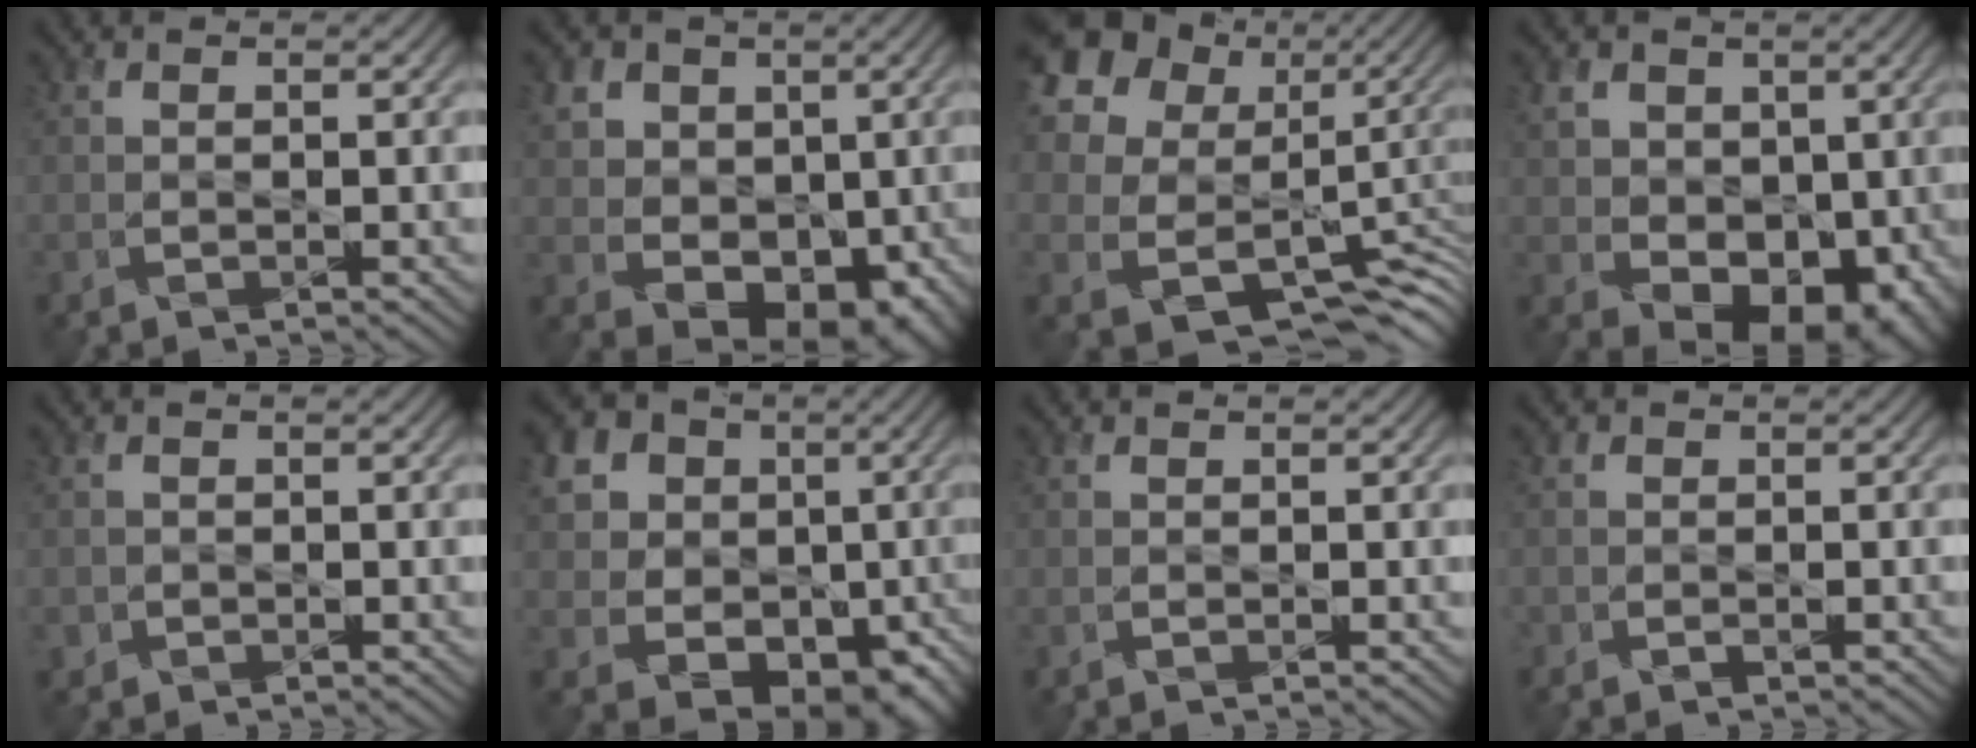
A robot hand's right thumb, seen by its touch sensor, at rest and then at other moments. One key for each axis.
{"total": 10.7, "fx": 1.0, "fy": 8.9, "fz": 5.8, "tx": -0.110, "ty": -0.007, "tz": 0.009}
{"total": 18.5, "fx": 5.0, "fy": 14.7, "fz": 10.0, "tx": -0.268, "ty": 0.014, "tz": 0.113}
{"total": 10.7, "fx": 0.3, "fy": 8.5, "fz": 6.5, "tx": -0.102, "ty": -0.024, "tz": 0.006}
{"total": 1.1, "fx": -0.6, "fy": 1.0, "fz": 0.0, "tx": 0.003, "ty": -0.006, "tz": -0.013}
{"total": 15.2, "fx": 1.6, "fy": 13.1, "fz": 7.4, "tx": -0.197, "ty": -0.012, "tz": 0.033}
{"total": 0.0}
{"total": 1.1, "fx": -0.3, "fy": 1.1, "fz": -0.1, "tx": 0.011, "ty": -0.005, "tz": -0.010}